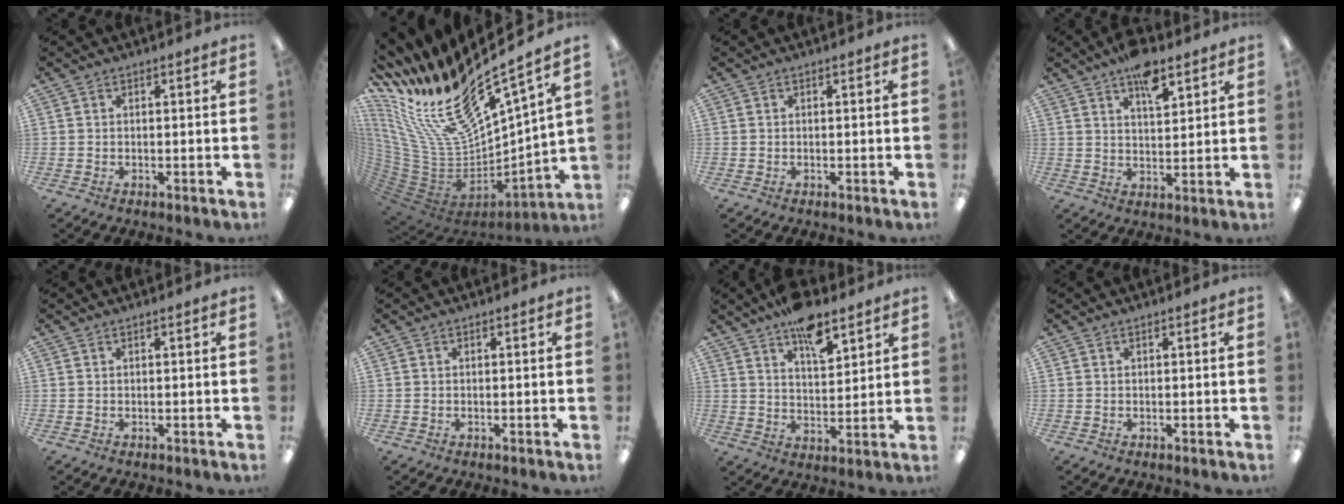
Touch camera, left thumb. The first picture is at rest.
{"total": 22.3, "force": [15.2, 7.5, 14.4], "torque": [-0.297, -0.115, 0.260]}
{"total": 0.0}
{"total": 8.2, "force": [5.6, 3.5, 5.0], "torque": [-0.072, -0.028, 0.095]}
{"total": 0.0}
{"total": 0.0}
{"total": 10.0, "force": [7.2, 4.2, 5.5], "torque": [-0.080, -0.039, 0.124]}
{"total": 0.0}